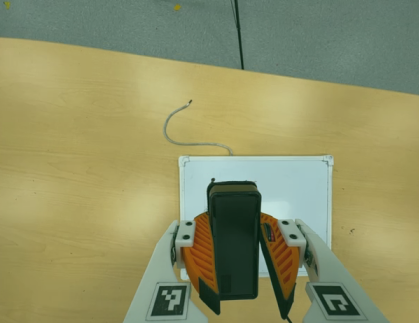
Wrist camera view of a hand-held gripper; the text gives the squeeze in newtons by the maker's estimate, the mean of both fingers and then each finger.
{"total": 9.4, "left": 9.3, "right": 9.5}